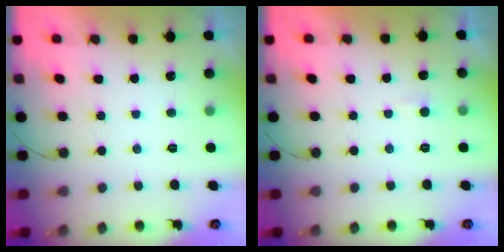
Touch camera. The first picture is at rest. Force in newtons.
{"total": 3.6, "press": 3.6, "slide": 0.4}